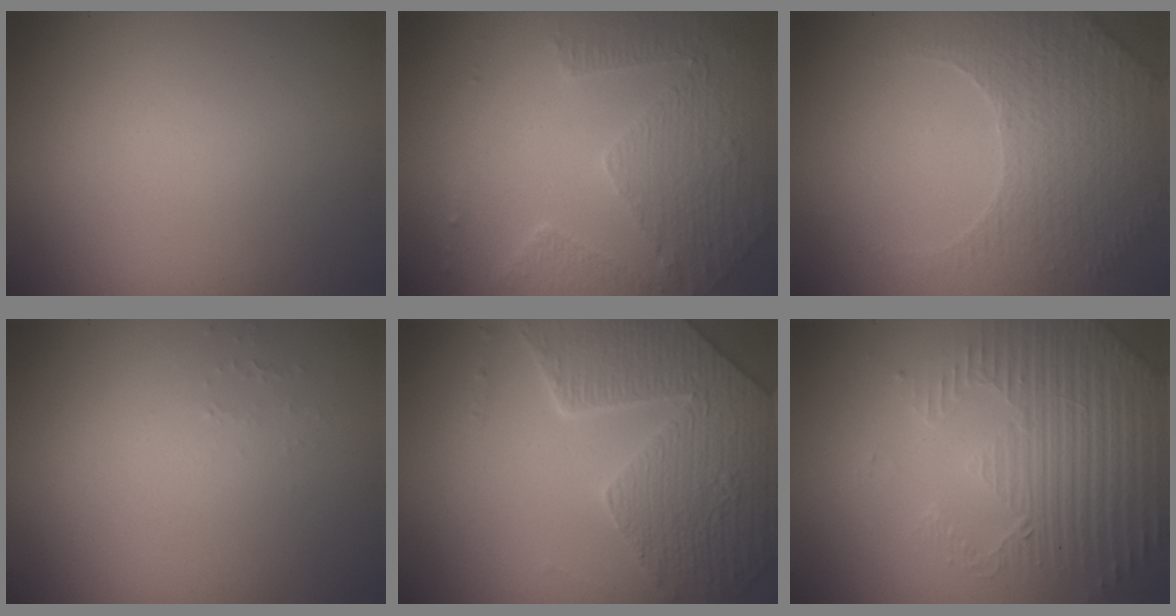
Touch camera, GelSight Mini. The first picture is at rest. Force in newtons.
{"total": 5.1, "press": 3.7, "slide": 3.6}
{"total": 3.8, "press": 3.6, "slide": 1.2}
{"total": 0.5, "press": 0.5, "slide": 0.1}
{"total": 7.8, "press": 5.8, "slide": 5.3}
{"total": 4.8, "press": 3.9, "slide": 2.8}